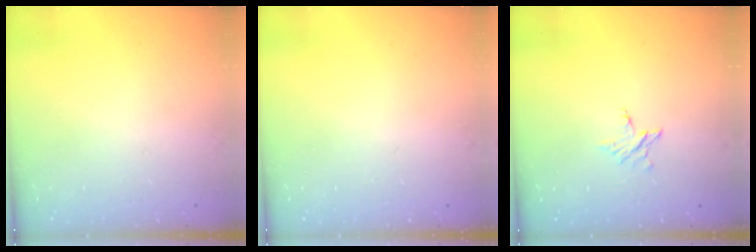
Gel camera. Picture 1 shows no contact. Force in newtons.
{"total": 0.0}
{"total": 2.7, "press": 2.7, "slide": 0.2}